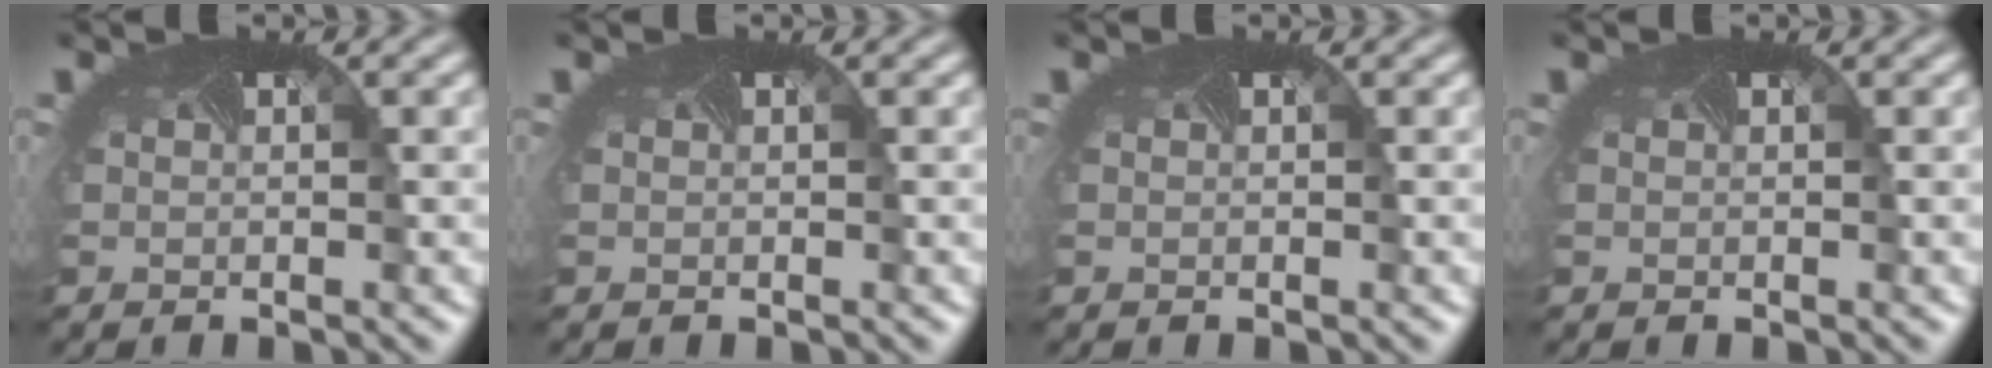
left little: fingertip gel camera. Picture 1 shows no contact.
{"total": 0.0}
{"total": 0.0}
{"total": 0.0}